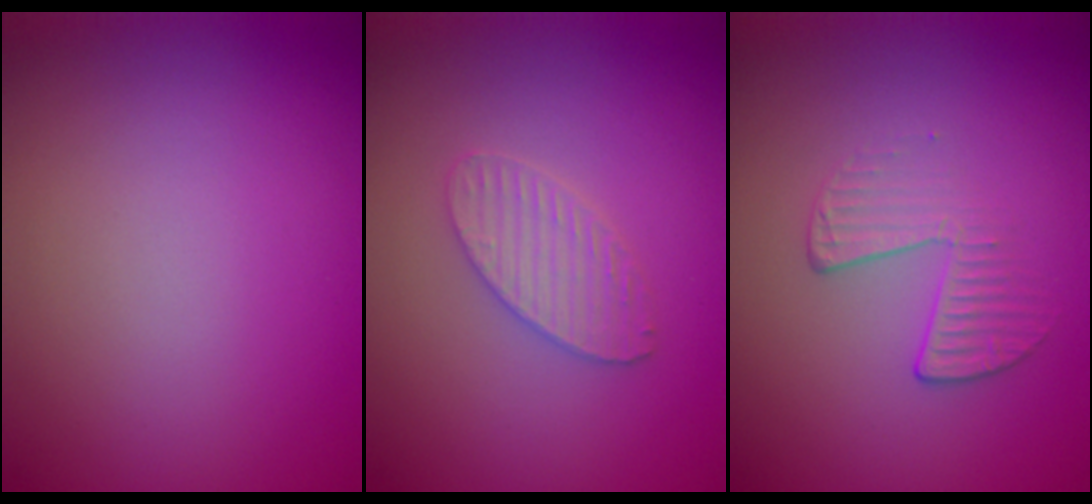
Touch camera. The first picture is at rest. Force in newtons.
{"total": 2.3, "press": 2.3, "slide": 0.2}
{"total": 2.1, "press": 1.0, "slide": 1.8}